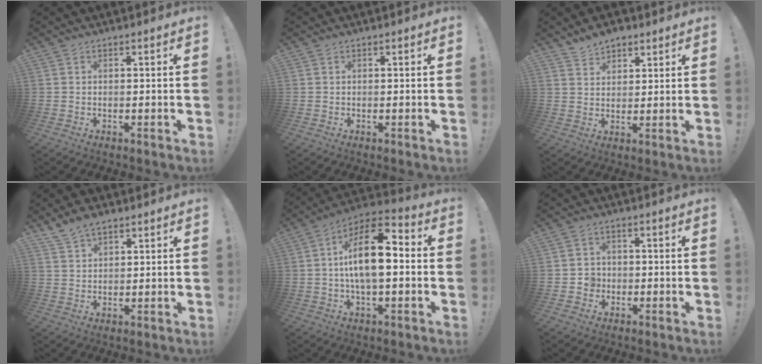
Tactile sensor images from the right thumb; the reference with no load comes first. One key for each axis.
{"total": 0.0}
{"total": 5.6, "fx": 4.6, "fy": 3.1, "fz": 1.0, "tx": -0.019, "ty": -0.026, "tz": 0.085}
{"total": 5.3, "fx": 4.2, "fy": 2.2, "fz": 2.3, "tx": -0.042, "ty": -0.021, "tz": 0.079}
{"total": 15.3, "fx": 0.7, "fy": 6.7, "fz": 13.8, "tx": -0.240, "ty": -0.001, "tz": 0.003}
{"total": 3.6, "fx": -1.0, "fy": 3.3, "fz": 1.0, "tx": -0.016, "ty": 0.007, "tz": -0.018}